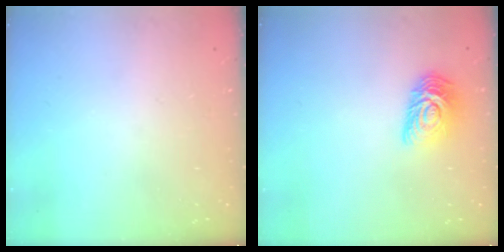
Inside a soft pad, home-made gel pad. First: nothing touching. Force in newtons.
{"total": 10.5, "press": 10.5, "slide": 0.6}